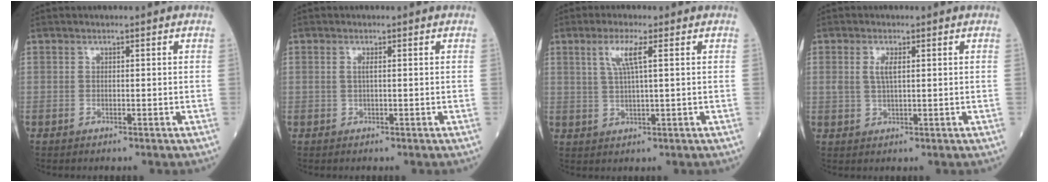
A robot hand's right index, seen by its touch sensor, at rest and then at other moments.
{"total": 0.9, "force": [0.2, 0.2, 0.9], "torque": [-0.024, 0.000, 0.002]}
{"total": 4.6, "force": [1.8, 0.1, 4.3], "torque": [-0.088, 0.005, 0.036]}
{"total": 2.7, "force": [0.8, 0.8, 2.5], "torque": [-0.055, 0.002, 0.018]}